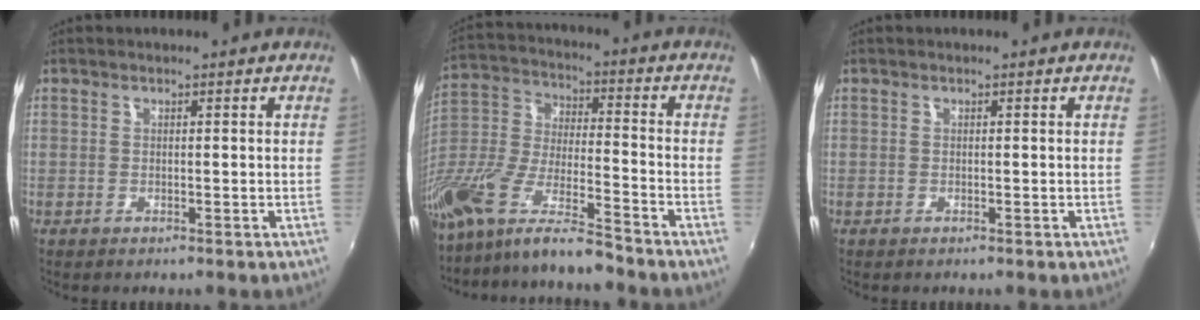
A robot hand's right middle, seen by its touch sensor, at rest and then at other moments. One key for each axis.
{"total": 16.4, "fx": -12.8, "fy": 2.0, "fz": 10.0, "tx": -0.204, "ty": -0.028, "tz": -0.247}
{"total": 0.0}